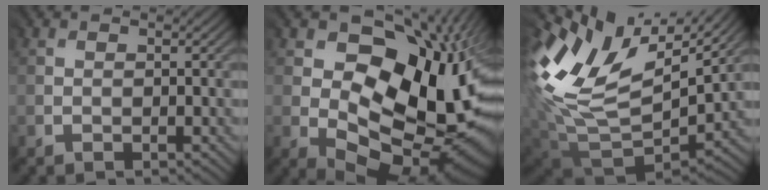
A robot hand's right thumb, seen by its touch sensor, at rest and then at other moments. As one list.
[{"total": 18.0, "force": [1.3, 11.3, 14.0], "torque": [-0.194, -0.020, 0.048]}, {"total": 15.7, "force": [6.1, 9.6, 10.9], "torque": [-0.272, -0.002, 0.119]}]